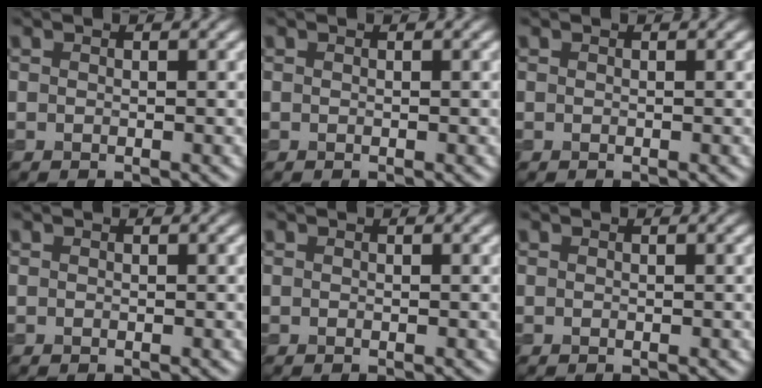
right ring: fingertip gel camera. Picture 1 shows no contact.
{"total": 0.0}
{"total": 0.0}
{"total": 0.0}
{"total": 0.0}
{"total": 0.0}